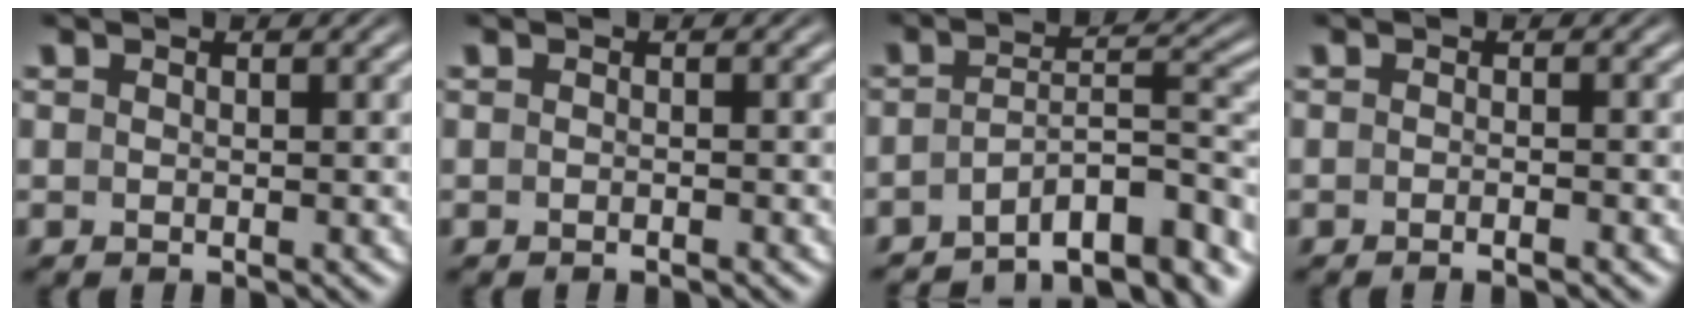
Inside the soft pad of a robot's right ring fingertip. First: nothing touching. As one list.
[{"total": 0.6, "force": [-0.6, -0.3, 0.1], "torque": [-0.002, 0.002, -0.012]}, {"total": 9.1, "force": [-7.3, 3.0, 4.4], "torque": [-0.057, -0.036, -0.098]}, {"total": 1.2, "force": [-1.1, -0.4, 0.5], "torque": [-0.006, 0.004, -0.022]}]